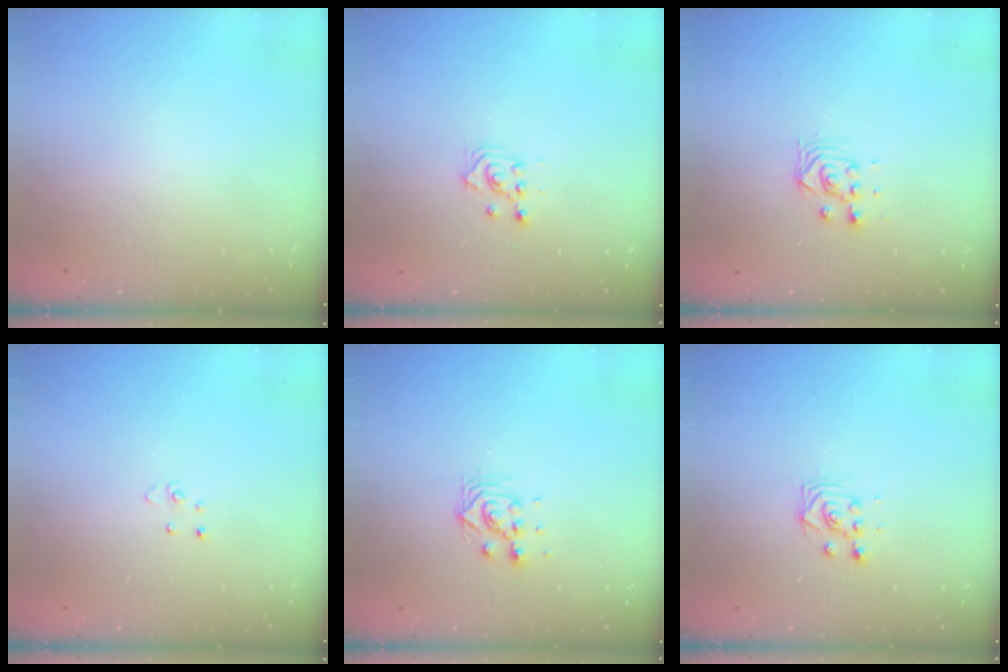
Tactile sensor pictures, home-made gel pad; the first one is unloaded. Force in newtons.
{"total": 2.4, "press": 2.2, "slide": 0.8}
{"total": 3.5, "press": 3.5, "slide": 0.0}
{"total": 2.9, "press": 2.9, "slide": 0.2}
{"total": 6.1, "press": 6.1, "slide": 0.2}
{"total": 2.9, "press": 2.9, "slide": 0.1}